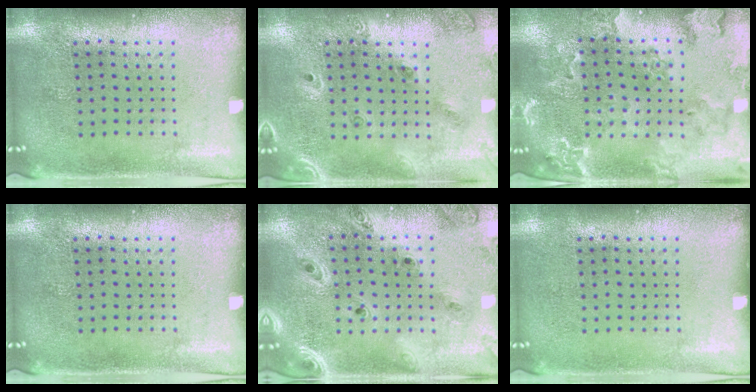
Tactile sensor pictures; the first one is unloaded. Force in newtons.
{"total": 1.5, "press": 1.3, "slide": 0.7}
{"total": 1.9, "press": 1.9, "slide": 0.2}
{"total": 0.0}
{"total": 1.5, "press": 1.5, "slide": 0.3}
{"total": 0.0}